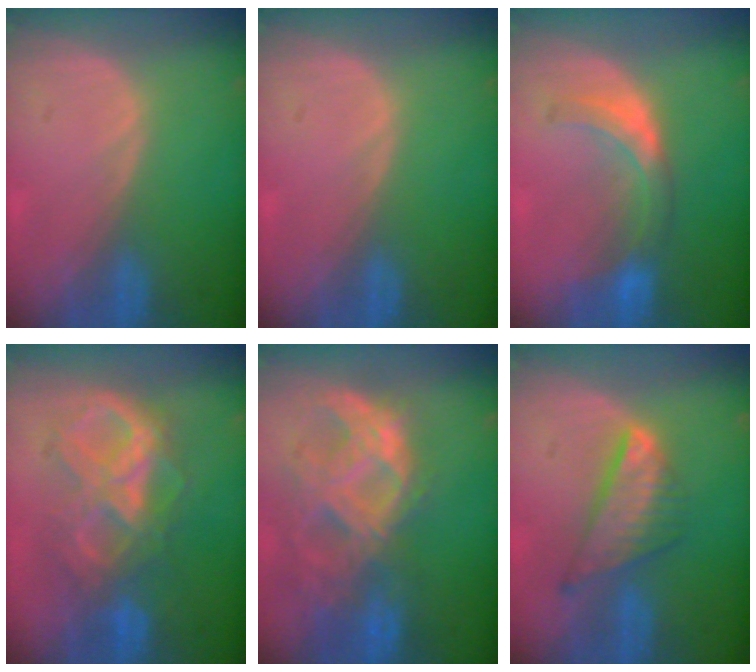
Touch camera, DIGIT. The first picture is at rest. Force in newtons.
{"total": 0.0}
{"total": 5.9, "press": 5.9, "slide": 0.6}
{"total": 9.3, "press": 9.2, "slide": 0.9}
{"total": 11.1, "press": 9.4, "slide": 6.0}
{"total": 7.8, "press": 6.6, "slide": 4.1}